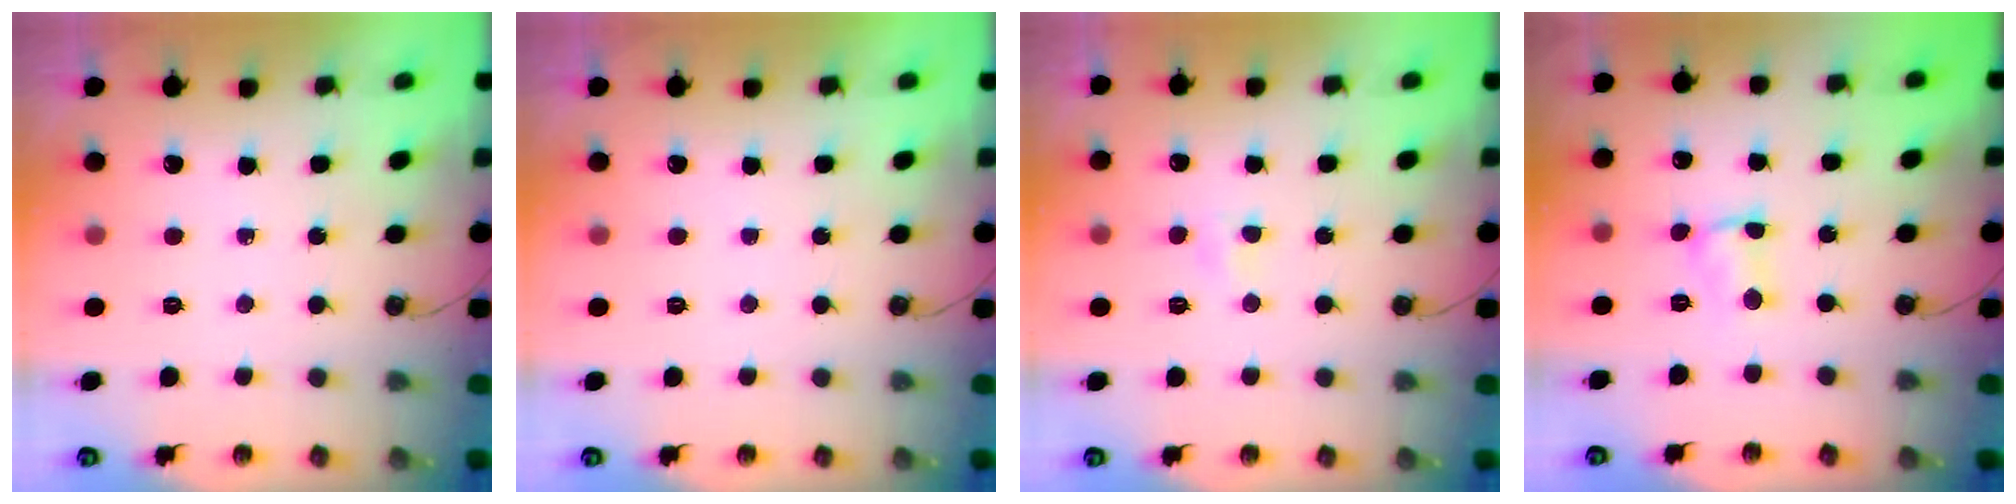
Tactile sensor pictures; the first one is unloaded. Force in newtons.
{"total": 0.0}
{"total": 2.9, "press": 2.9, "slide": 0.4}
{"total": 2.6, "press": 2.6, "slide": 0.4}